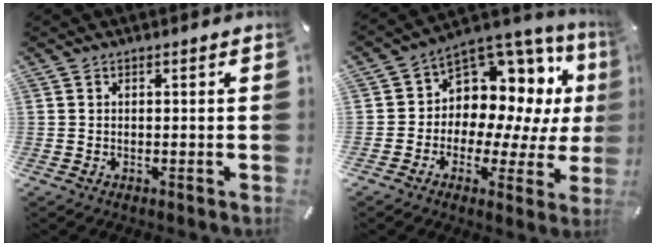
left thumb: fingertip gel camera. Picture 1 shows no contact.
{"total": 8.4, "force": [3.8, 6.8, 3.1], "torque": [-0.053, -0.066, 0.073]}